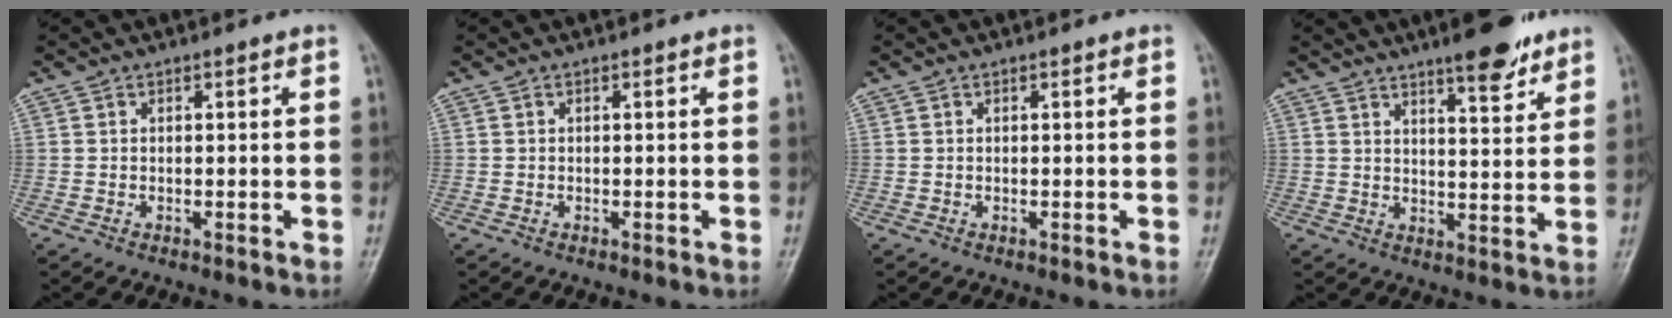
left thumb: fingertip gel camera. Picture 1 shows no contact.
{"total": 0.0}
{"total": 0.0}
{"total": 8.7, "force": [6.3, 2.2, 5.6], "torque": [-0.055, -0.038, 0.089]}